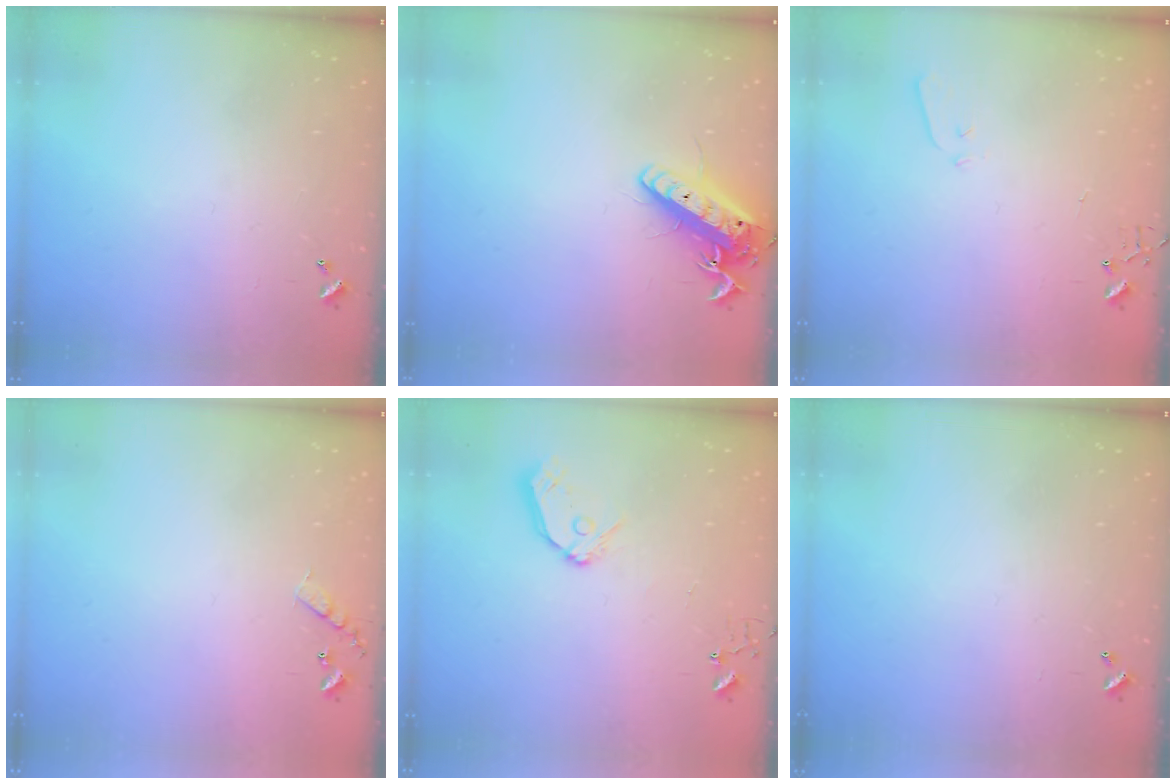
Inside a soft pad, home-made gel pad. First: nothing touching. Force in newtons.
{"total": 14.1, "press": 13.8, "slide": 2.8}
{"total": 3.7, "press": 3.6, "slide": 0.7}
{"total": 6.7, "press": 6.6, "slide": 0.4}
{"total": 9.4, "press": 9.3, "slide": 1.1}
{"total": 0.0}